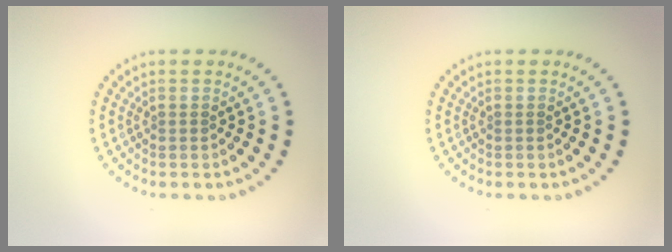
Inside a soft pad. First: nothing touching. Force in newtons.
{"total": 0.0}